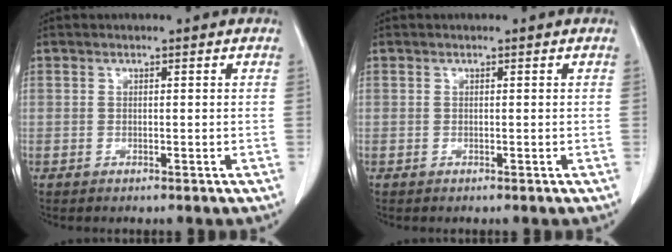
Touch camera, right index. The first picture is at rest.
{"total": 0.0}